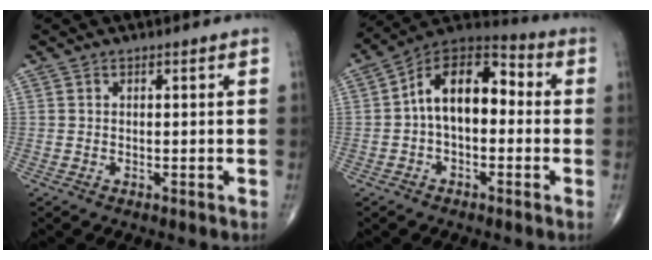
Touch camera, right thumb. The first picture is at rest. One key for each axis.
{"total": 13.6, "fx": 0.2, "fy": 8.1, "fz": 10.9, "tx": -0.151, "ty": 0.047, "tz": -0.013}